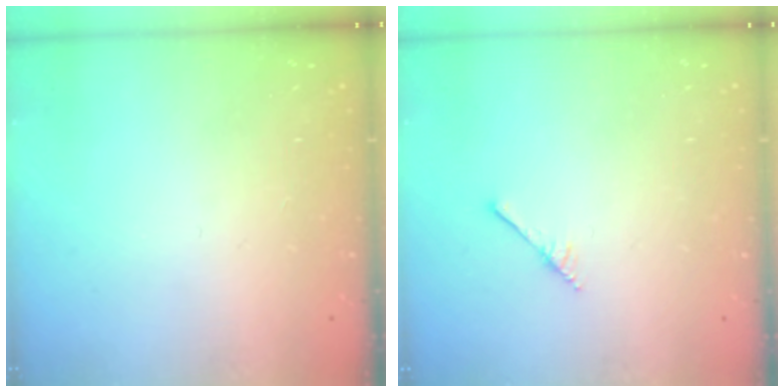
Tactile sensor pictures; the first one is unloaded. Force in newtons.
{"total": 2.9, "press": 2.9, "slide": 0.2}